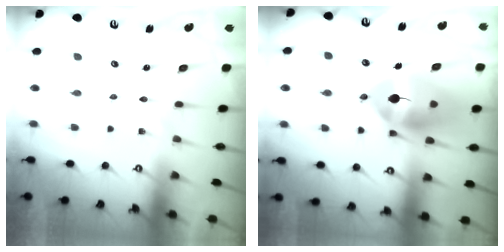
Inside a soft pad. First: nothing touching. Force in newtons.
{"total": 16.4, "press": 16.2, "slide": 2.3}